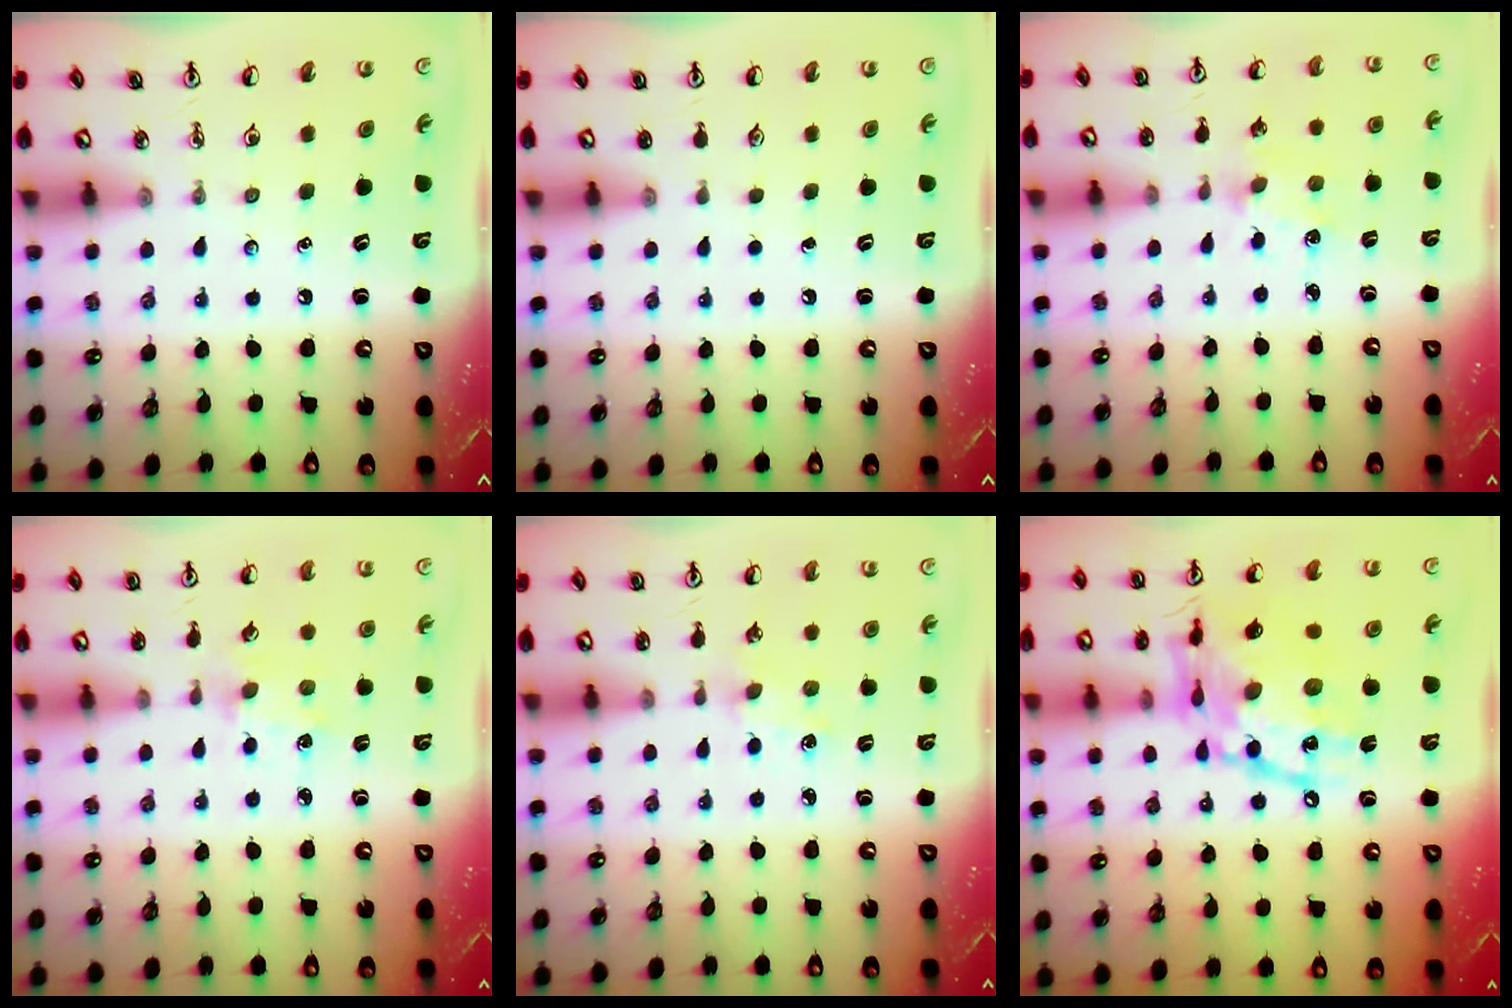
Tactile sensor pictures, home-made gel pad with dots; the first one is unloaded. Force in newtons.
{"total": 0.0}
{"total": 1.8, "press": 1.8, "slide": 0.3}
{"total": 1.9, "press": 1.8, "slide": 0.3}
{"total": 2.4, "press": 2.4, "slide": 0.3}
{"total": 19.7, "press": 19.6, "slide": 1.6}